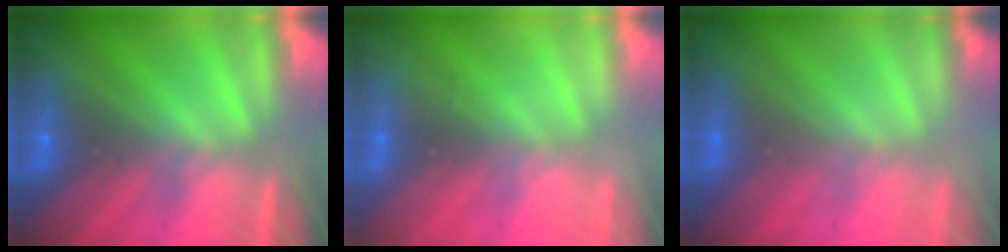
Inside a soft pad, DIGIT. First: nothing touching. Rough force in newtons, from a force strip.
{"total": 1.9}
{"total": 2.7}